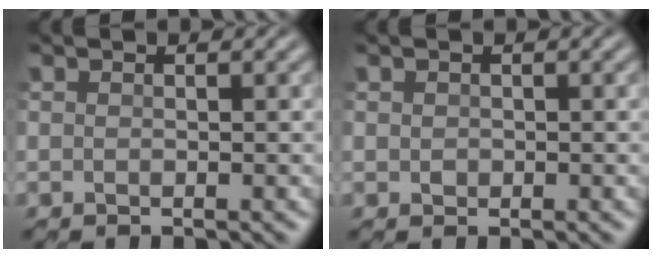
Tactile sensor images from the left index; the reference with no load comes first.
{"total": 0.7, "force": [0.0, 0.7, 0.3], "torque": [-0.005, -0.005, 0.001]}